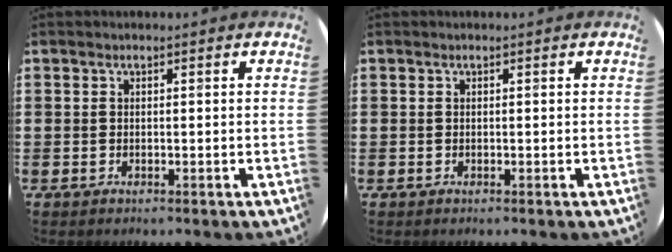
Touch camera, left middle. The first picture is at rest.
{"total": 0.0}